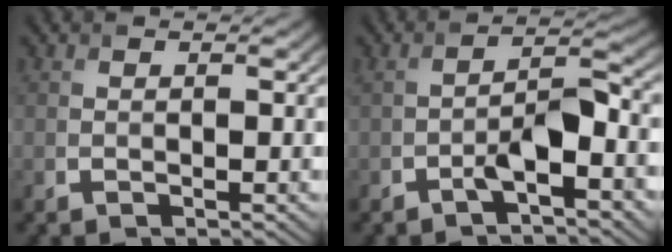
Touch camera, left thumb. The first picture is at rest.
{"total": 4.2, "force": [-2.3, 1.1, 3.3], "torque": [-0.066, 0.010, -0.045]}